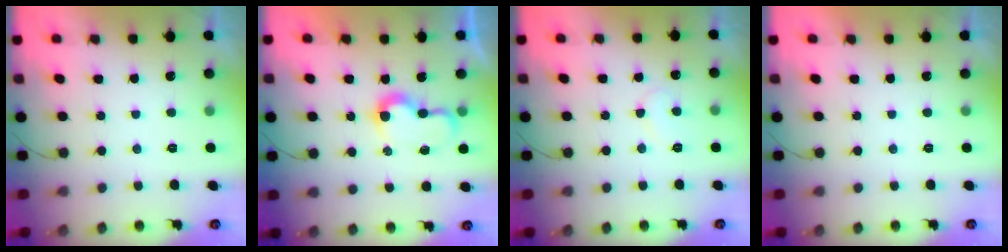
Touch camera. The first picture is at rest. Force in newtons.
{"total": 7.9, "press": 7.9, "slide": 0.7}
{"total": 6.8, "press": 6.8, "slide": 0.4}
{"total": 1.7, "press": 1.7, "slide": 0.0}